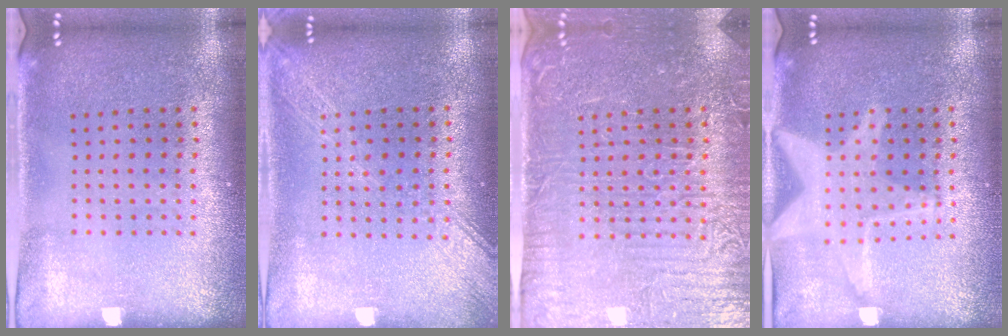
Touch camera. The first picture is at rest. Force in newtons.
{"total": 1.8, "press": 1.7, "slide": 0.2}
{"total": 4.8, "press": 4.5, "slide": 1.7}
{"total": 3.0, "press": 3.0, "slide": 0.3}